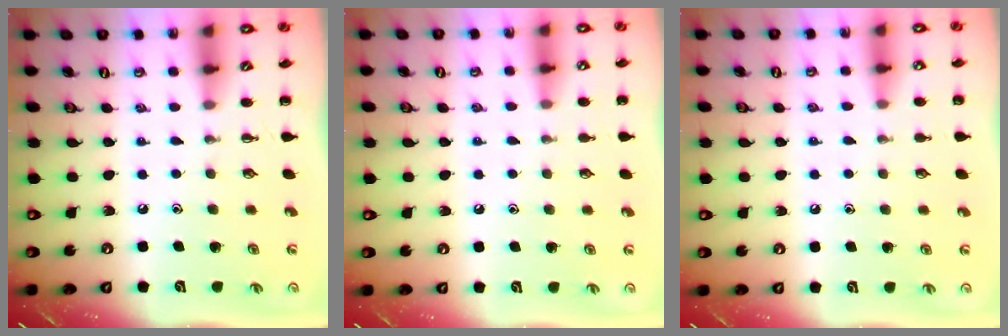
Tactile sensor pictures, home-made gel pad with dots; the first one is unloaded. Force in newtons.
{"total": 6.2, "press": 5.9, "slide": 2.1}
{"total": 6.6, "press": 6.3, "slide": 2.2}